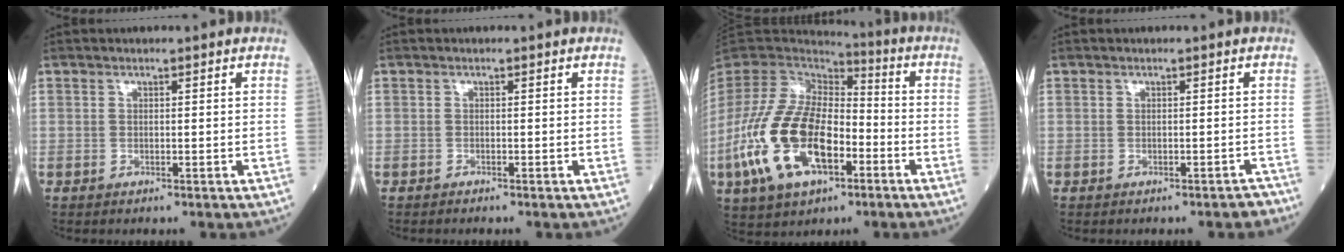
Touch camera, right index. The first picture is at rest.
{"total": 0.5, "force": [-0.5, 0.0, 0.1], "torque": [-0.001, 0.000, -0.012]}
{"total": 18.6, "force": [-6.2, 8.9, 15.2], "torque": [-0.329, -0.005, -0.109]}
{"total": 1.7, "force": [-1.5, 0.4, 0.7], "torque": [-0.007, -0.001, -0.016]}